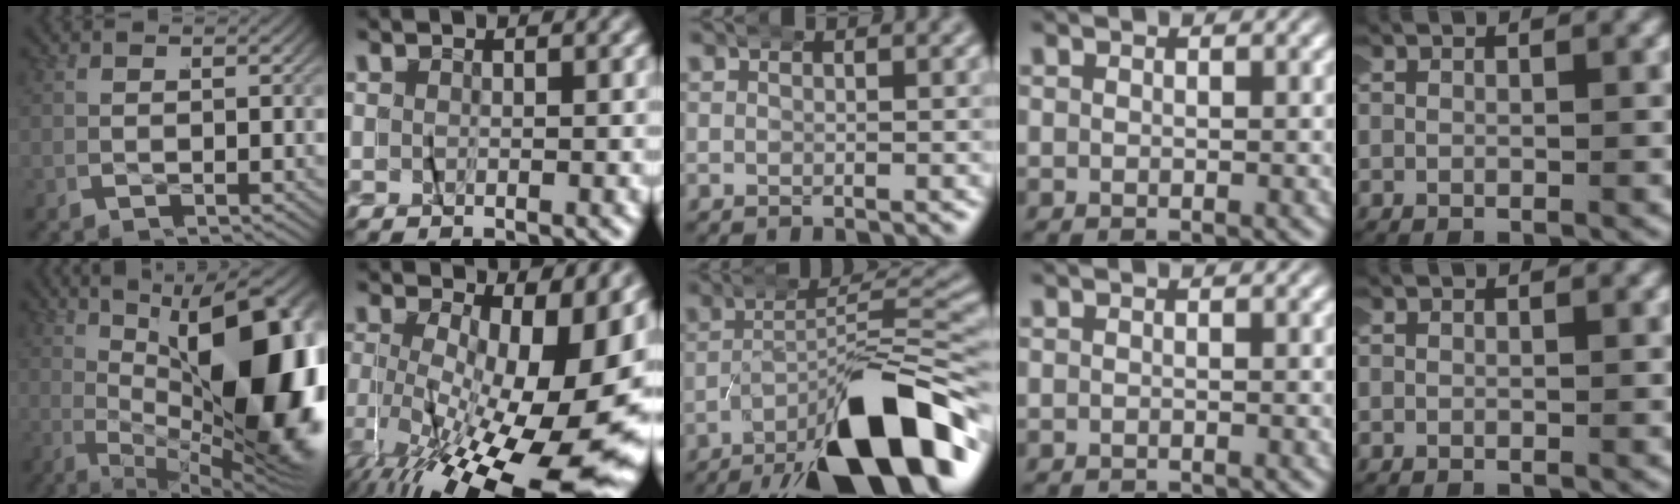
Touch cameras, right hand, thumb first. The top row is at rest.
{"thumb": {"total": 23.7, "force": [-0.5, 12.1, 20.4], "torque": [-0.287, -0.047, 0.025]}, "index": {"total": 12.6, "force": [-6.1, 3.7, 10.3], "torque": [-0.144, -0.045, -0.070]}, "middle": {"total": 12.3, "force": [-7.6, 2.8, 9.2], "torque": [-0.129, 0.004, -0.113]}, "ring": {"total": 1.0, "force": [-1.0, -0.2, -0.2], "torque": [0.004, -0.009, -0.013]}}